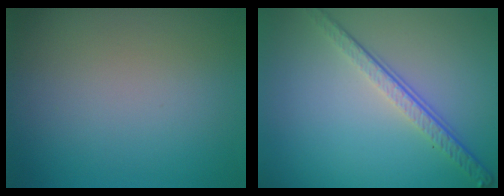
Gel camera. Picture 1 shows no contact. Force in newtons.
{"total": 4.0, "press": 2.7, "slide": 2.9}